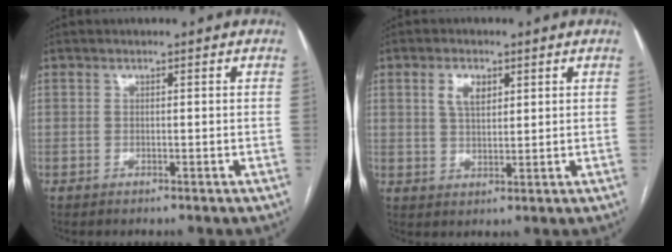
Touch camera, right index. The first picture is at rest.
{"total": 4.1, "force": [1.8, 2.1, 3.0], "torque": [-0.060, 0.006, 0.036]}